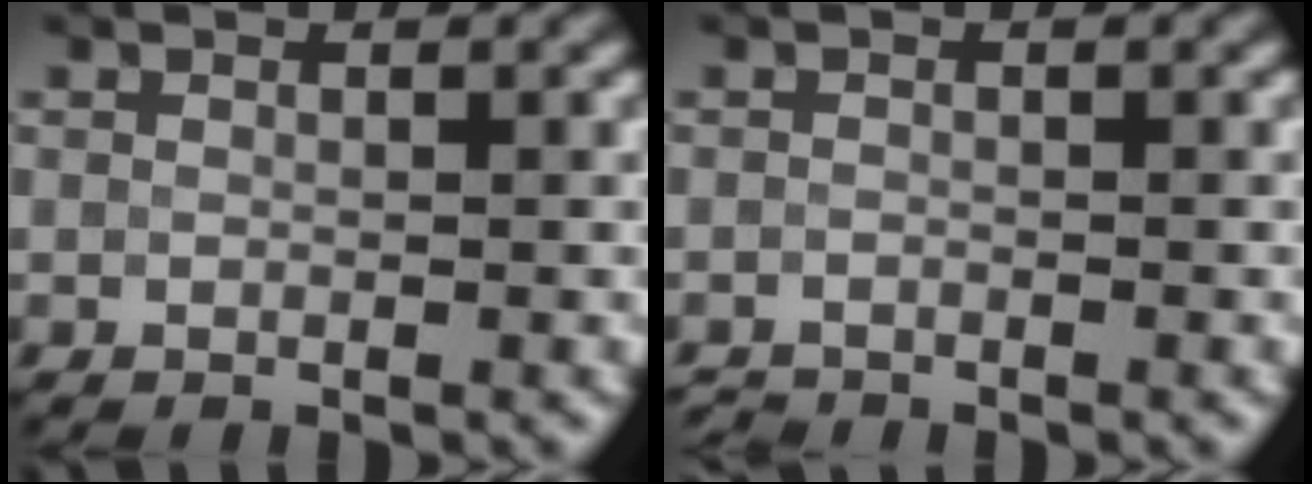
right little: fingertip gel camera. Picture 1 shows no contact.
{"total": 1.0, "force": [-1.0, 0.1, 0.0], "torque": [0.004, -0.006, -0.021]}